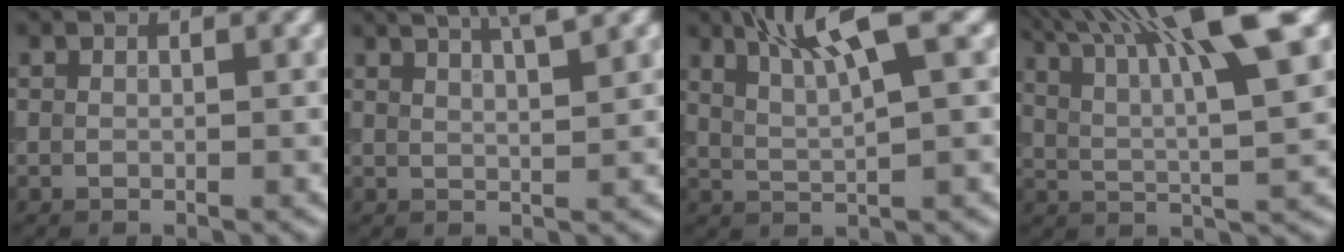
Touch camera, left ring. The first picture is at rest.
{"total": 4.2, "force": [3.1, 1.0, 2.6], "torque": [-0.011, 0.023, 0.024]}
{"total": 5.5, "force": [3.0, 0.9, 4.6], "torque": [-0.072, 0.010, 0.053]}
{"total": 11.5, "force": [6.2, 2.6, 9.3], "torque": [-0.151, 0.016, 0.102]}